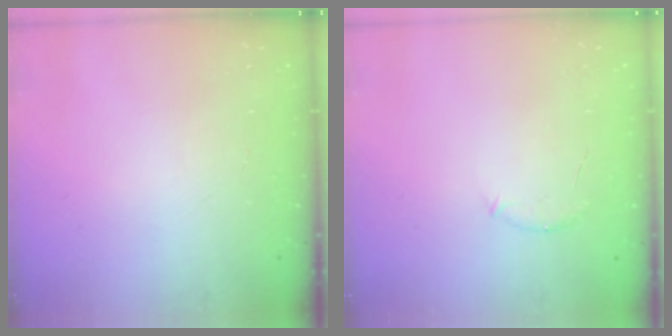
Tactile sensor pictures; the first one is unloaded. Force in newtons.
{"total": 4.9, "press": 4.8, "slide": 0.9}